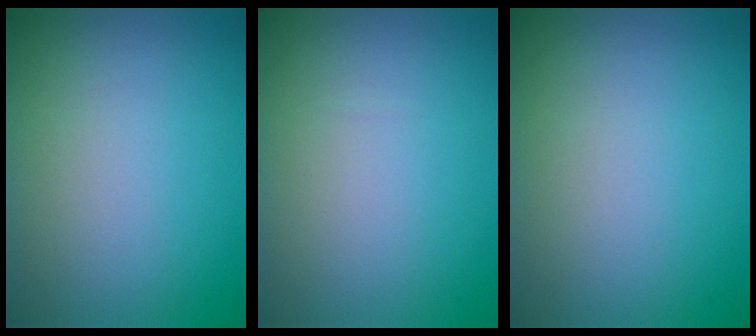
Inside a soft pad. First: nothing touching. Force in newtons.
{"total": 0.0}
{"total": 0.0}